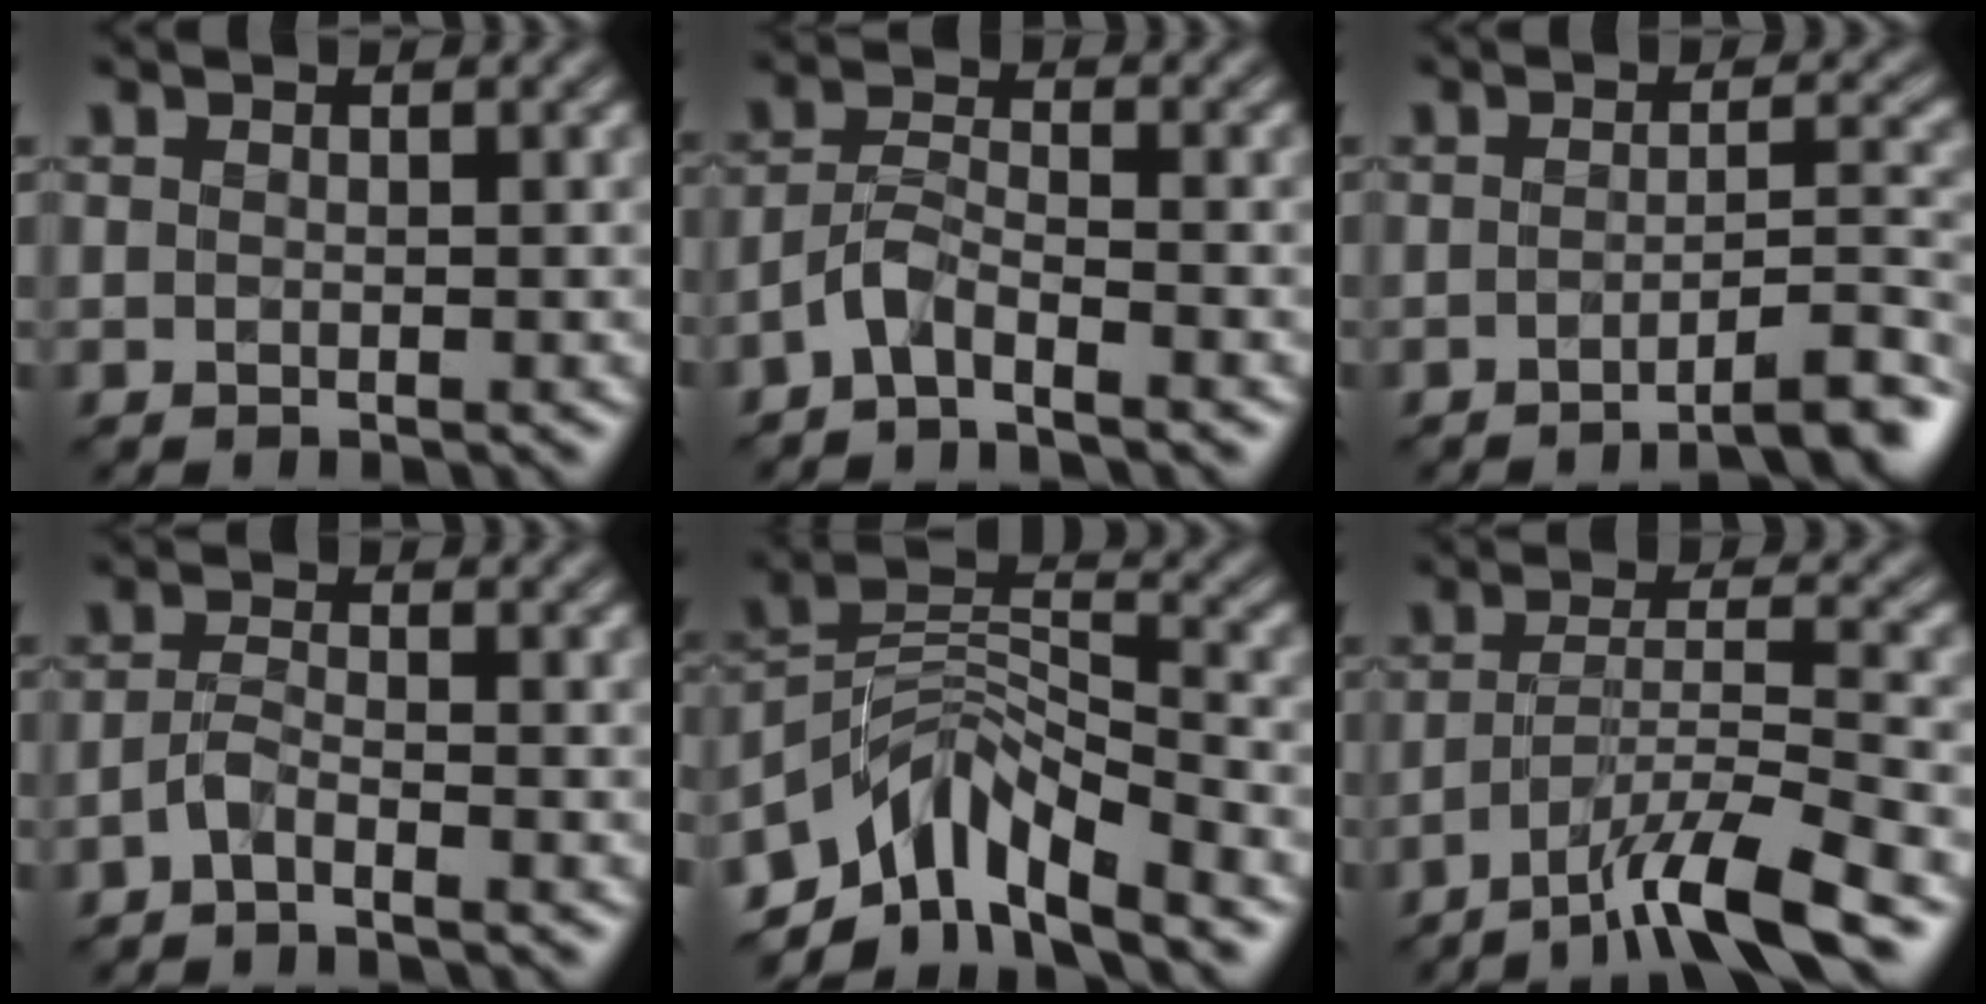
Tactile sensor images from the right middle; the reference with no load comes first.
{"total": 2.4, "force": [-1.9, 0.4, 1.3], "torque": [-0.029, 0.009, -0.048]}
{"total": 5.3, "force": [-3.7, 1.1, 3.7], "torque": [-0.036, 0.019, -0.055]}
{"total": 1.6, "force": [-1.2, 0.3, 1.0], "torque": [-0.024, 0.004, -0.034]}
{"total": 7.5, "force": [-5.6, 2.8, 4.0], "torque": [-0.054, 0.006, -0.115]}
{"total": 7.8, "force": [-5.4, 1.4, 5.5], "torque": [-0.090, 0.007, -0.100]}